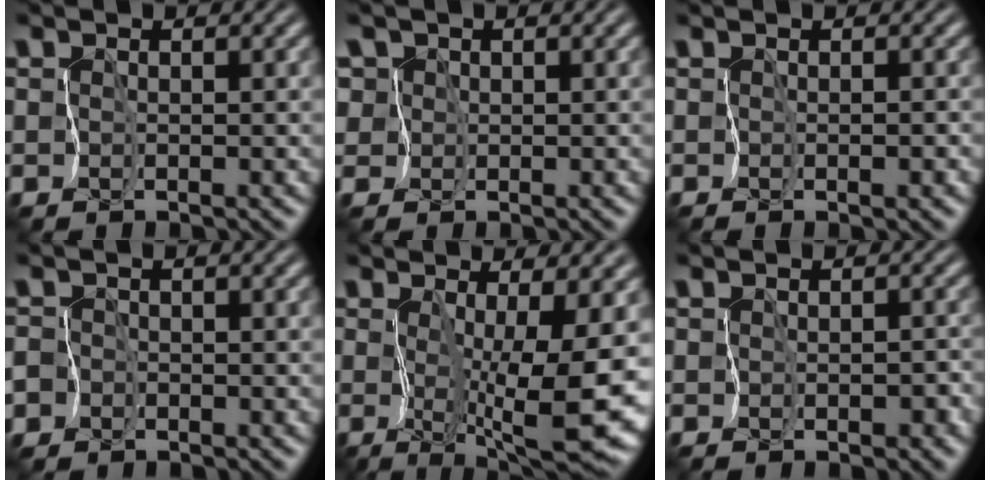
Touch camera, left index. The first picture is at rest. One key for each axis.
{"total": 4.1, "fx": 2.0, "fy": 3.3, "fz": 1.4, "tx": -0.039, "ty": 0.020, "tz": 0.020}
{"total": 0.9, "fx": -0.3, "fy": 0.5, "fz": 0.7, "tx": 0.005, "ty": 0.002, "tz": 0.005}
{"total": 2.5, "fx": -1.9, "fy": 1.7, "fz": 0.2, "tx": 0.005, "ty": -0.004, "tz": -0.035}
{"total": 10.4, "fx": -0.6, "fy": 1.8, "fz": 10.2, "tx": -0.163, "ty": -0.007, "tz": -0.004}
{"total": 1.9, "fx": -0.9, "fy": 1.3, "fz": 1.0, "tx": 0.008, "ty": 0.007, "tz": -0.006}